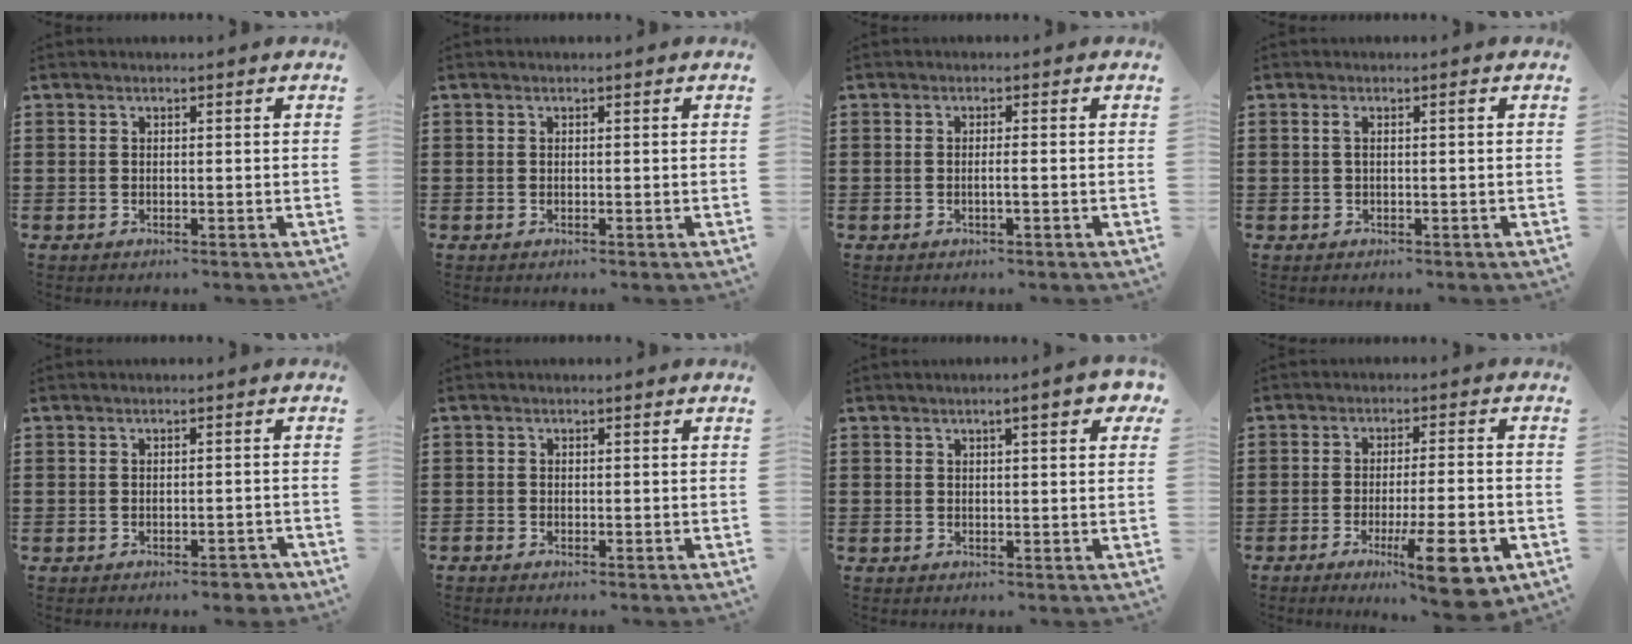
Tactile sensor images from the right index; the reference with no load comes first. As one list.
[{"total": 0.0}, {"total": 1.3, "force": [-0.5, -0.2, 1.2], "torque": [-0.021, -0.005, -0.010]}, {"total": 1.2, "force": [0.0, 0.0, 1.2], "torque": [-0.022, -0.001, -0.001]}, {"total": 1.6, "force": [-1.3, 0.4, 1.0], "torque": [-0.018, 0.000, -0.024]}, {"total": 0.6, "force": [-0.5, 0.3, 0.0], "torque": [0.000, 0.001, -0.012]}, {"total": 3.7, "force": [1.7, 0.6, 3.2], "torque": [-0.048, 0.000, 0.024]}, {"total": 10.2, "force": [-4.9, 1.6, 8.8], "torque": [-0.143, -0.003, -0.080]}]